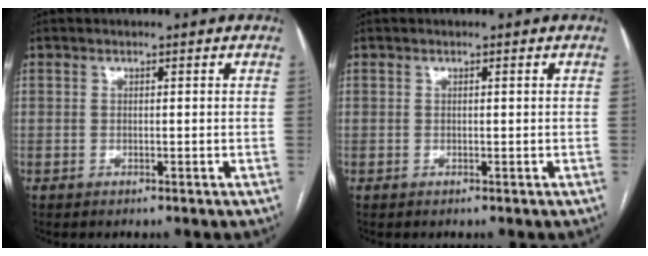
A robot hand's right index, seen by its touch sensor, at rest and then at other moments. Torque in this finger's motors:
{"motor_torque": [0.09, 0.04, 0.04, 0.01]}